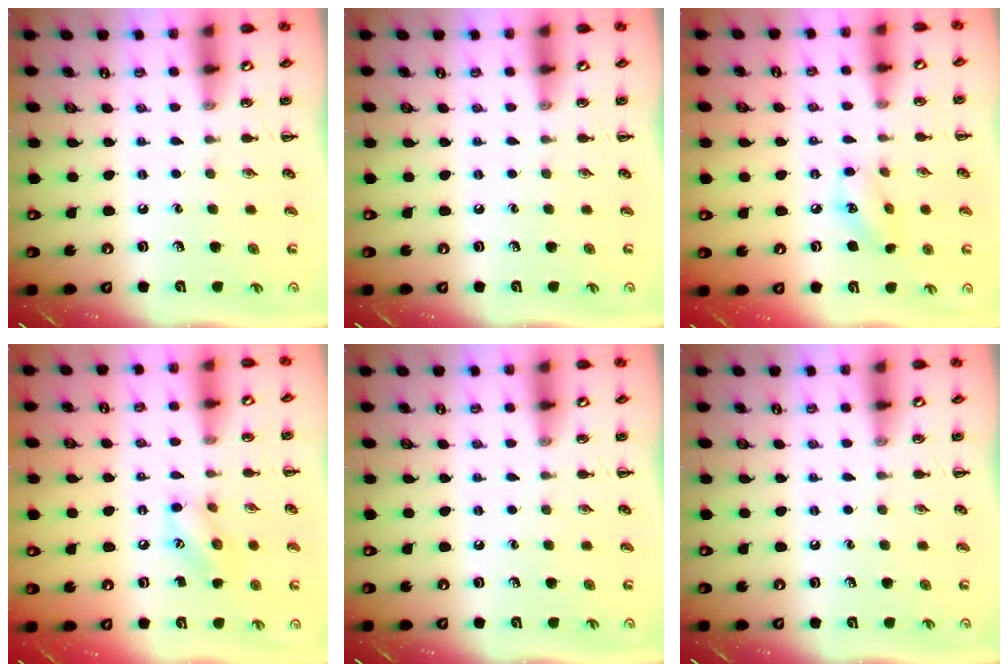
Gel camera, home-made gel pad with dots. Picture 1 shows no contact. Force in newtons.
{"total": 0.0}
{"total": 7.0, "press": 7.0, "slide": 0.7}
{"total": 8.9, "press": 8.9, "slide": 0.7}
{"total": 0.0}
{"total": 0.0}